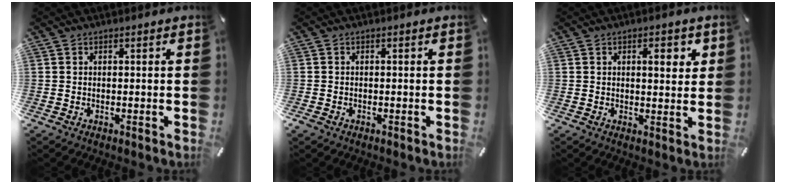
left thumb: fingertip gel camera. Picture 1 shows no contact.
{"total": 0.7, "force": [-0.3, 0.5, 0.4], "torque": [-0.005, 0.002, -0.007]}
{"total": 4.6, "force": [1.6, 2.2, 3.7], "torque": [-0.046, -0.004, 0.018]}